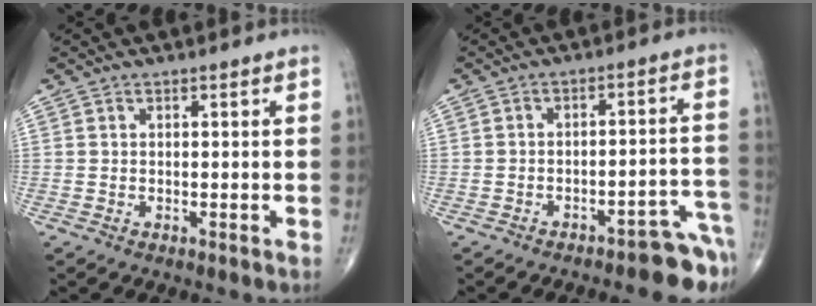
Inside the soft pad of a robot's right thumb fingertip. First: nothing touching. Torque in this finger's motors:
{"motor_torque": [1.59, 0.63, 0.06, -0.22, 0.11]}